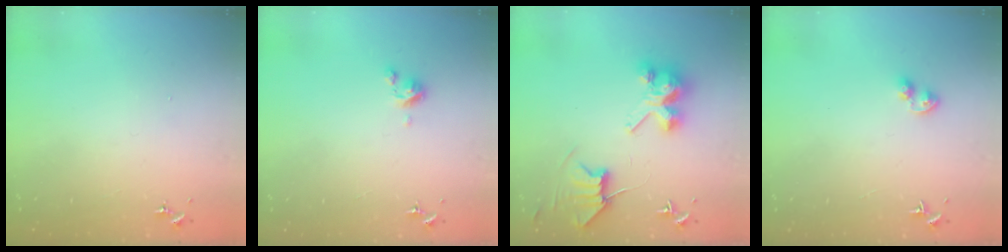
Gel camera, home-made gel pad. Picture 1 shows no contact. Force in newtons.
{"total": 4.3, "press": 4.3, "slide": 0.3}
{"total": 9.5, "press": 9.5, "slide": 0.6}
{"total": 3.9, "press": 3.9, "slide": 0.4}